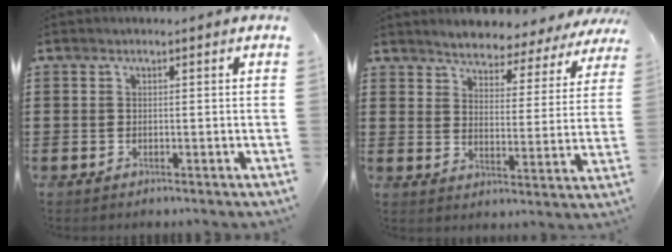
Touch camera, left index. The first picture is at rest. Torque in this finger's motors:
{"motor_torque": [2.14, 0.00, 0.56, 0.09]}